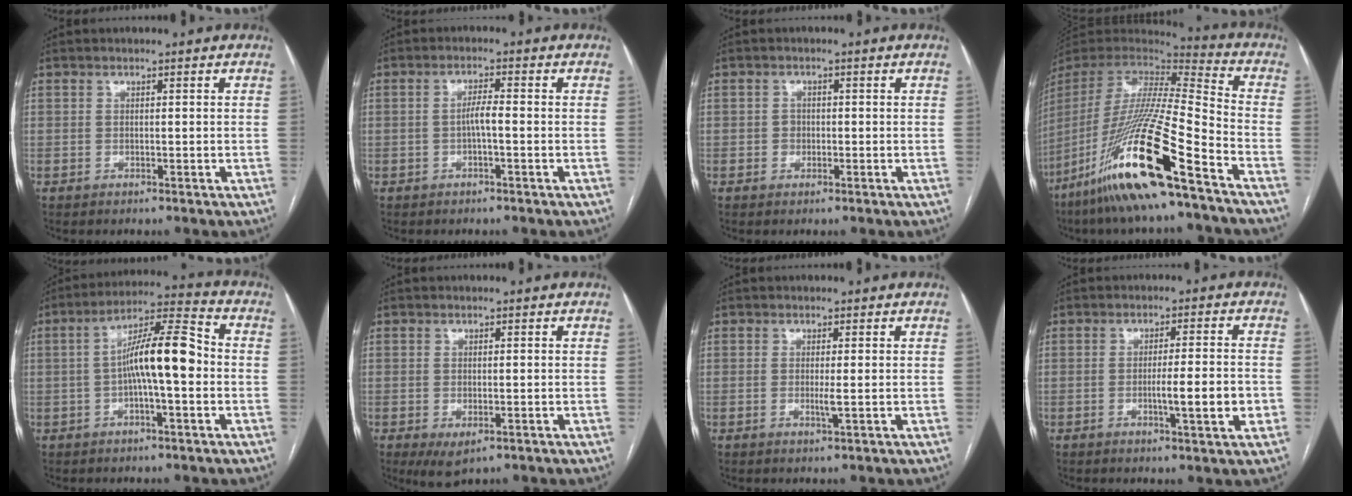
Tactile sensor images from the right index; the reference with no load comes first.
{"total": 2.6, "force": [-0.5, 0.2, 2.5], "torque": [-0.043, 0.004, -0.009]}
{"total": 1.4, "force": [-0.2, 1.3, 0.5], "torque": [-0.005, 0.005, -0.003]}
{"total": 24.5, "force": [-14.4, 0.7, 19.8], "torque": [-0.410, -0.057, -0.278]}
{"total": 11.0, "force": [-0.8, 1.8, 10.8], "torque": [-0.188, 0.029, -0.018]}
{"total": 3.8, "force": [-1.8, 1.6, 3.0], "torque": [-0.048, -0.009, -0.017]}
{"total": 1.5, "force": [-0.1, -0.1, 1.5], "torque": [-0.030, -0.004, -0.002]}
{"total": 6.7, "force": [-1.8, 0.2, 6.4], "torque": [-0.098, -0.004, -0.025]}